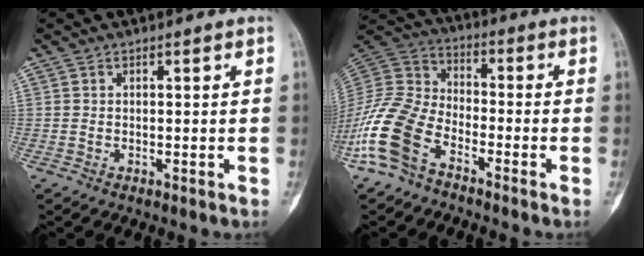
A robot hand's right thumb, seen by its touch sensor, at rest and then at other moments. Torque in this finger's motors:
{"motor_torque": [0.31, 0.42, 1.66, -1.11, 0.18]}